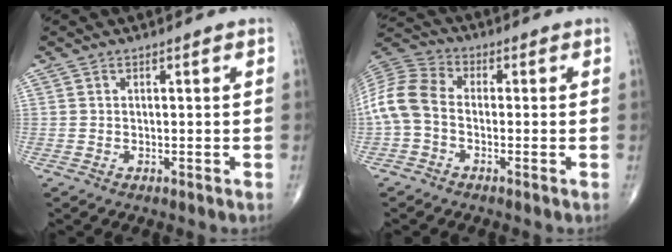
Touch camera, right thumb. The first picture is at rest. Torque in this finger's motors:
{"motor_torque": [-0.01, 0.44, 0.80, -0.37, 0.30]}